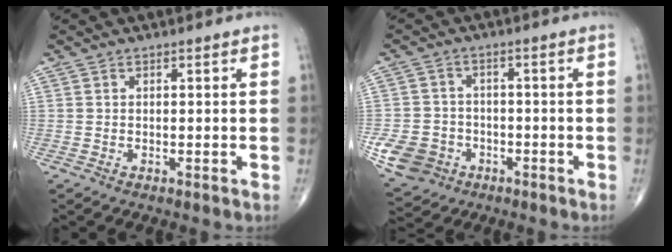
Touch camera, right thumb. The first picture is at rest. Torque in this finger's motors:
{"motor_torque": [0.84, 0.50, 0.21, -0.39, 0.02]}